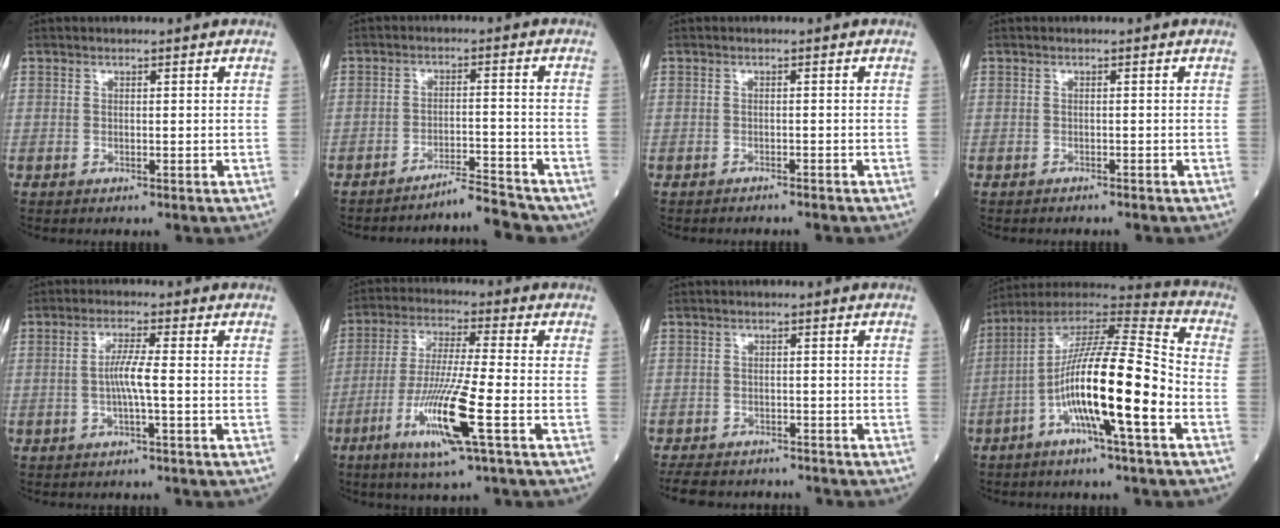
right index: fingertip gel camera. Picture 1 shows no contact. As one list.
[{"total": 5.3, "force": [-5.3, -0.3, 0.4], "torque": [0.003, 0.008, -0.083]}, {"total": 2.0, "force": [-2.0, 0.0, 0.4], "torque": [-0.006, -0.002, -0.025]}, {"total": 1.4, "force": [-1.3, 0.1, 0.4], "torque": [-0.008, -0.001, -0.017]}, {"total": 3.9, "force": [-0.6, -0.3, 3.8], "torque": [-0.075, 0.003, -0.013]}, {"total": 12.2, "force": [-4.8, -0.4, 11.2], "torque": [-0.225, -0.022, -0.092]}, {"total": 8.5, "force": [-7.6, 3.2, 2.4], "torque": [-0.040, -0.004, -0.107]}, {"total": 17.7, "force": [-4.9, 0.7, 17.0], "torque": [-0.303, 0.001, -0.094]}]